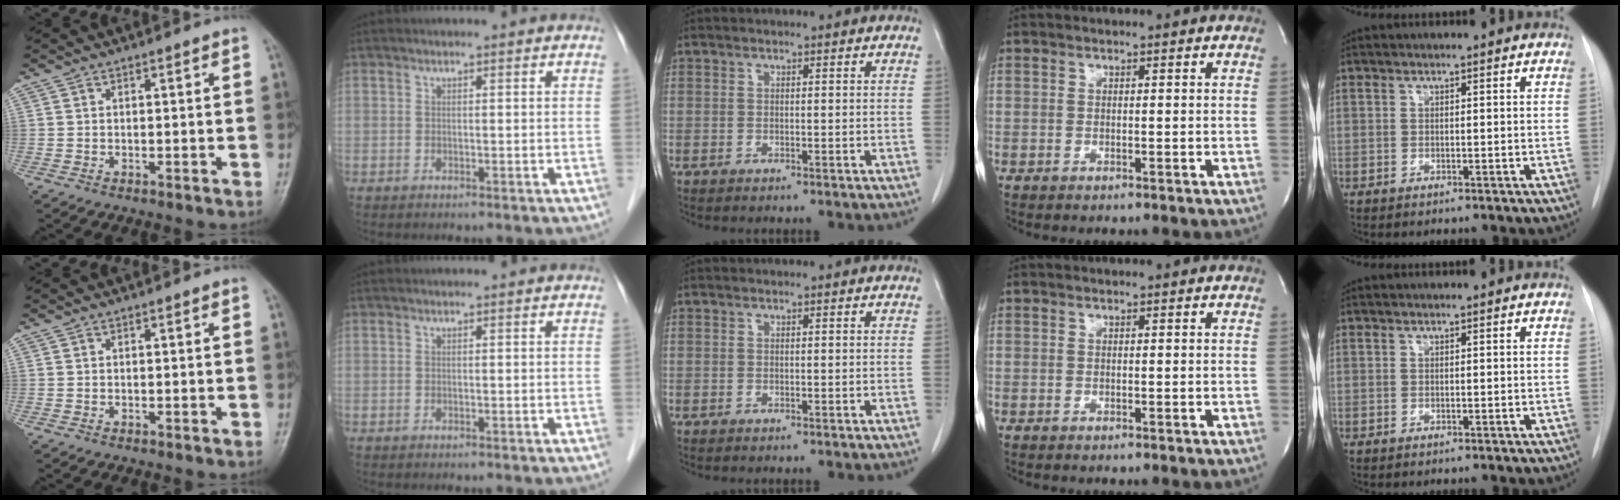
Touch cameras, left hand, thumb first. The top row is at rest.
{}